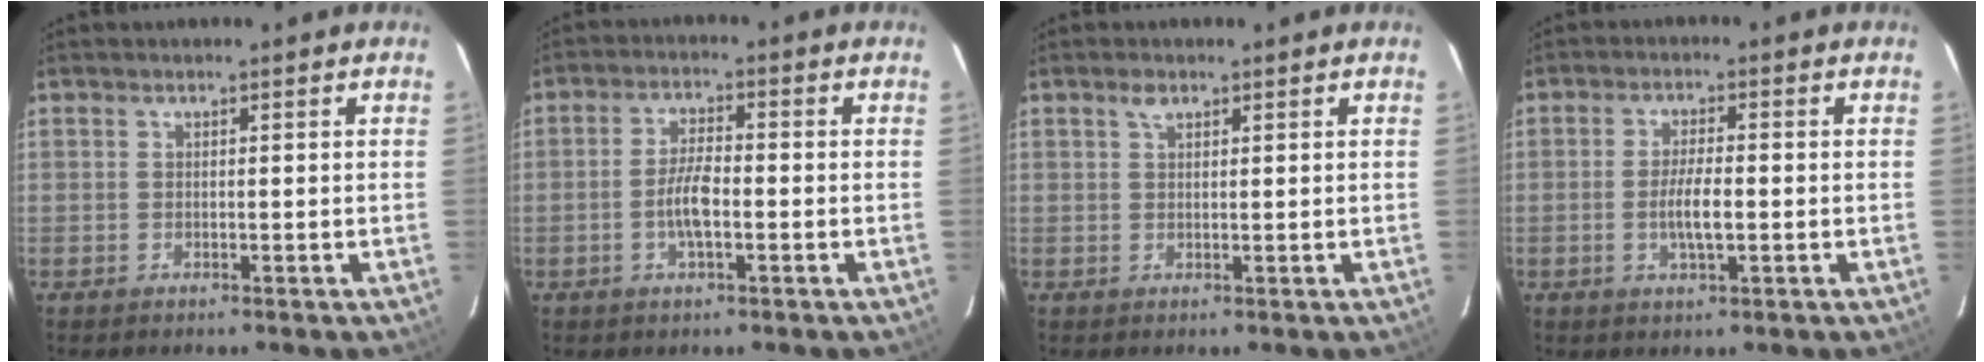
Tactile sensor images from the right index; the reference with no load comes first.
{"total": 5.2, "force": [-1.5, 1.6, 4.7], "torque": [-0.096, 0.006, -0.030]}
{"total": 1.5, "force": [1.0, 0.8, 0.8], "torque": [-0.016, 0.005, 0.017]}
{"total": 4.8, "force": [-1.0, 1.1, 4.5], "torque": [-0.087, -0.001, -0.016]}